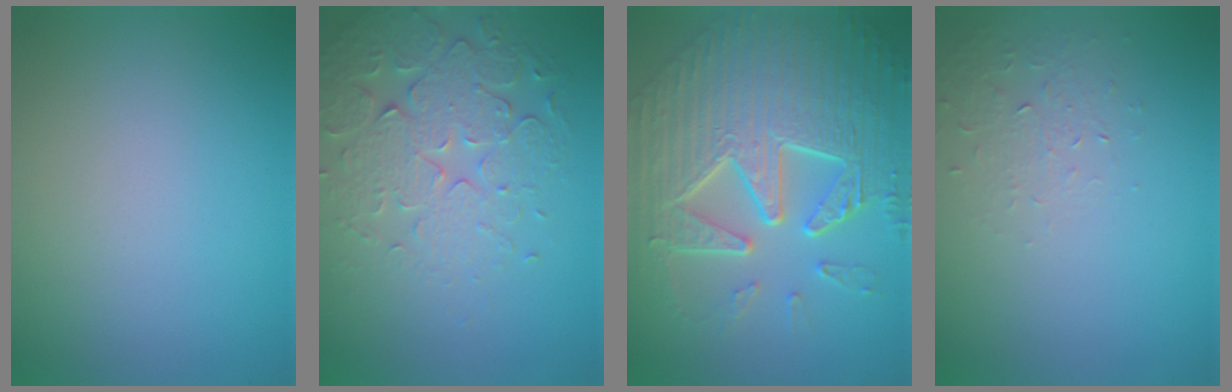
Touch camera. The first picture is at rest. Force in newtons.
{"total": 5.1, "press": 4.5, "slide": 2.5}
{"total": 10.3, "press": 7.0, "slide": 7.5}
{"total": 1.3, "press": 0.6, "slide": 1.2}